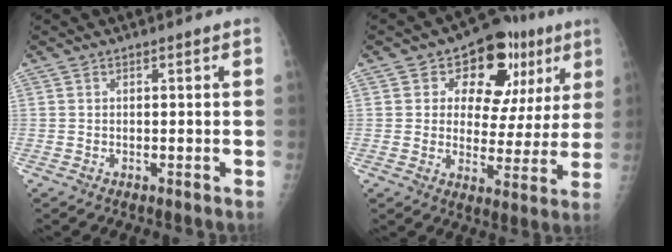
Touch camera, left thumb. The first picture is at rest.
{"total": 16.0, "force": [7.0, 10.3, 10.1], "torque": [-0.073, -0.005, 0.095]}